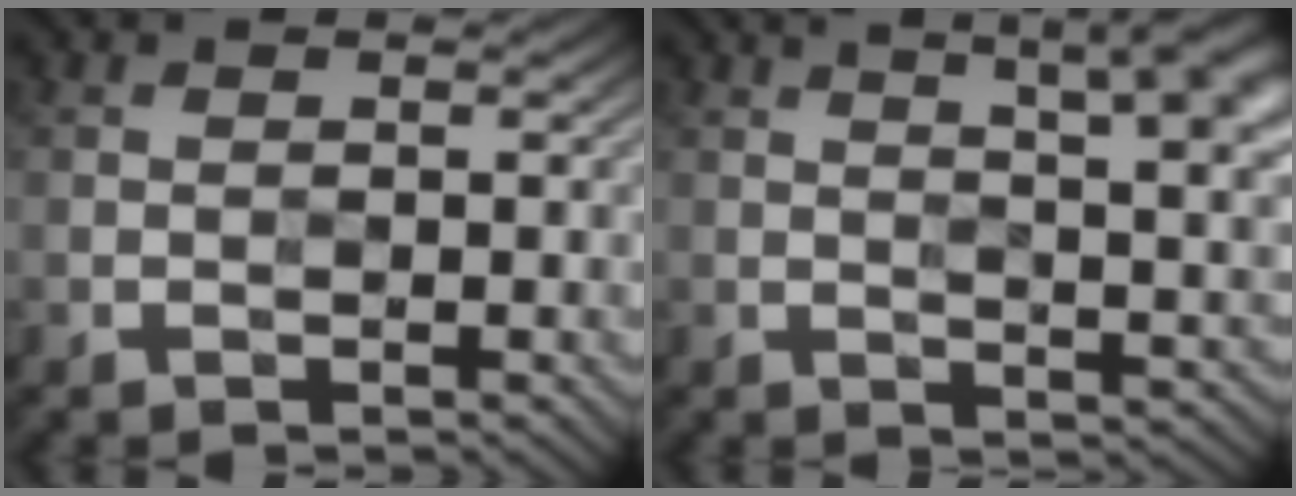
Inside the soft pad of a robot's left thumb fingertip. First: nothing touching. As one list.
[{"total": 12.4, "force": [6.2, 4.1, 10.0], "torque": [-0.111, 0.036, 0.069]}]